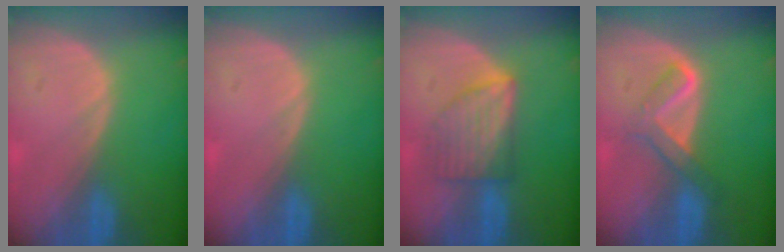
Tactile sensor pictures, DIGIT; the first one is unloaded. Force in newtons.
{"total": 0.0}
{"total": 6.1, "press": 6.1, "slide": 0.2}
{"total": 4.6, "press": 4.5, "slide": 0.6}